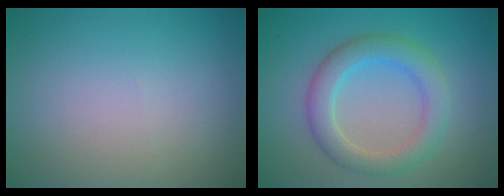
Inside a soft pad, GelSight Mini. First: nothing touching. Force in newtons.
{"total": 3.5, "press": 3.5, "slide": 0.5}